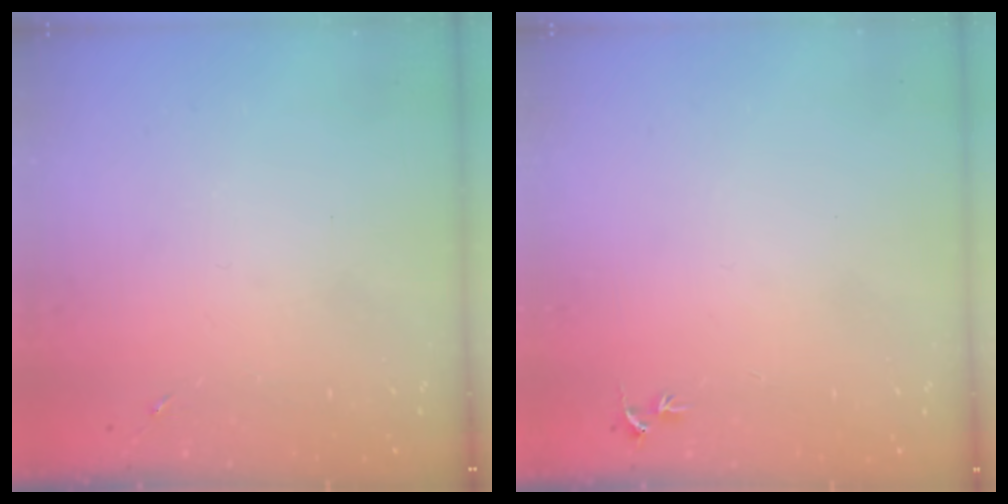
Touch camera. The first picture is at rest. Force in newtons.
{"total": 2.7, "press": 2.7, "slide": 0.3}